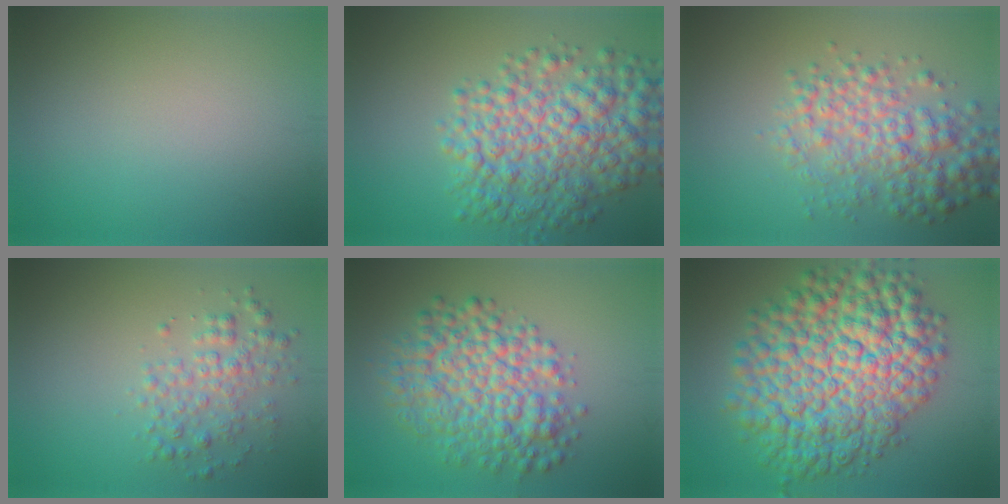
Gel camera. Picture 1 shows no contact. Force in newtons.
{"total": 8.2, "press": 8.2, "slide": 0.2}
{"total": 5.5, "press": 5.5, "slide": 0.1}
{"total": 2.9, "press": 2.9, "slide": 0.0}
{"total": 7.7, "press": 7.7, "slide": 0.1}
{"total": 13.9, "press": 13.9, "slide": 0.3}